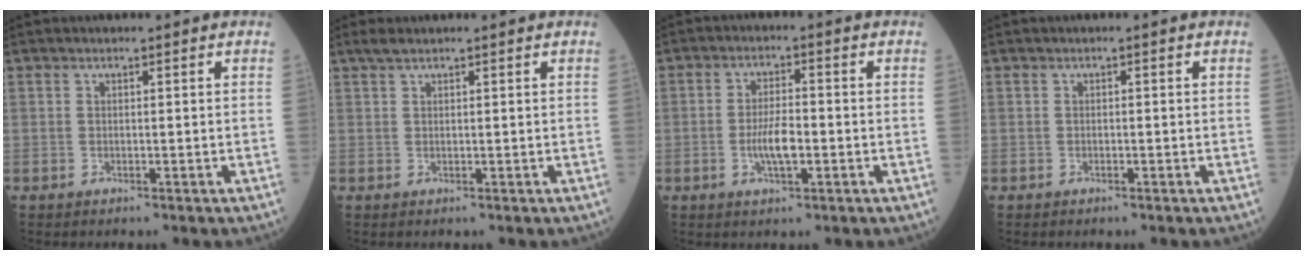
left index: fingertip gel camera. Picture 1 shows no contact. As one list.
[{"total": 1.9, "force": [1.6, 0.4, 1.1], "torque": [-0.023, 0.016, 0.028]}, {"total": 4.8, "force": [-1.4, 1.3, 4.4], "torque": [-0.088, -0.003, -0.026]}, {"total": 0.0}]